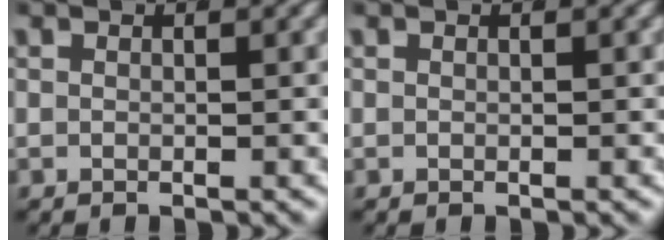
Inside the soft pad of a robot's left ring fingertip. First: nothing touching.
{"total": 0.0}